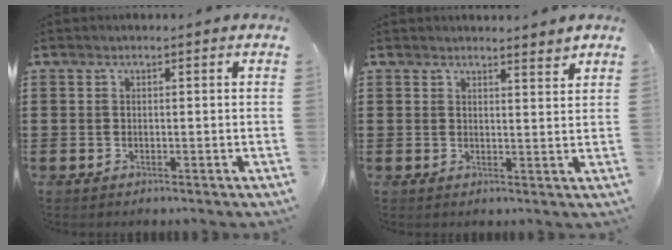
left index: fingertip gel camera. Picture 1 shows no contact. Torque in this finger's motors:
{"motor_torque": [-0.53, -0.54, -0.29, -0.07]}